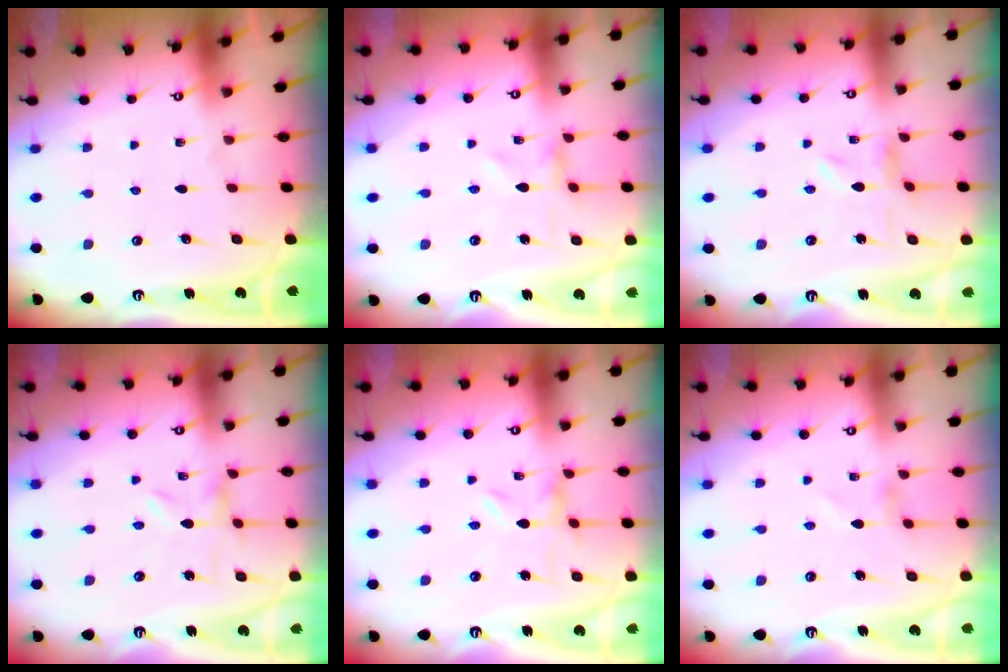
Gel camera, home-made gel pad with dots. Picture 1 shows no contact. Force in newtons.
{"total": 0.0}
{"total": 0.8, "press": 0.8, "slide": 0.2}
{"total": 0.0}
{"total": 0.0}
{"total": 0.0}